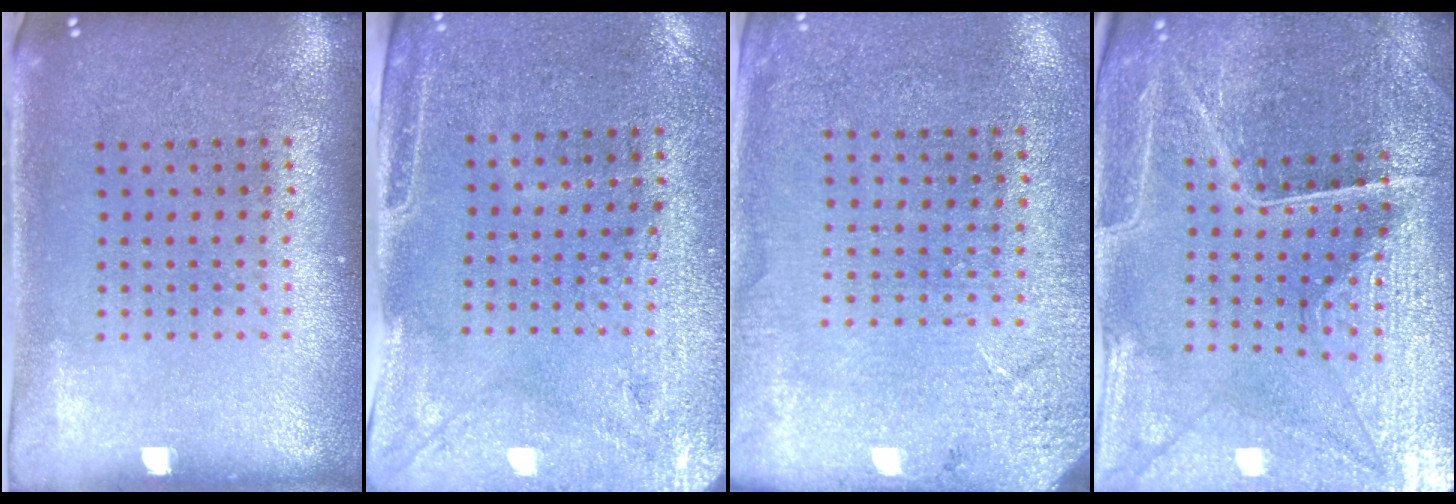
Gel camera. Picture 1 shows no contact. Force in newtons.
{"total": 3.0, "press": 2.5, "slide": 1.5}
{"total": 2.6, "press": 2.5, "slide": 0.8}
{"total": 4.0, "press": 4.0, "slide": 0.6}